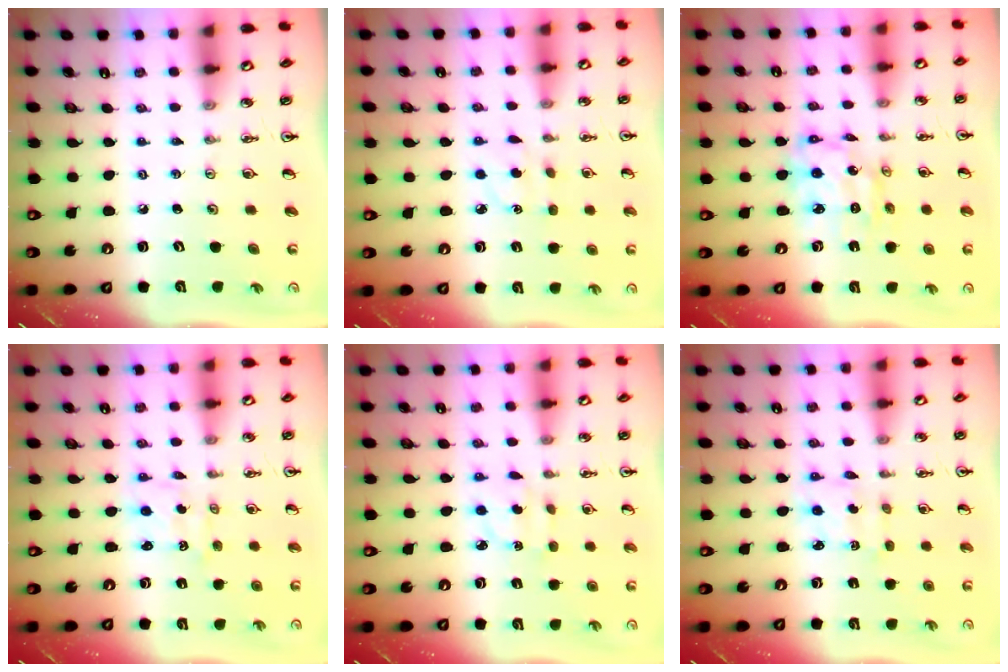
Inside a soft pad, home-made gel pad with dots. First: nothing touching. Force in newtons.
{"total": 3.6, "press": 3.6, "slide": 0.5}
{"total": 10.1, "press": 10.0, "slide": 0.9}
{"total": 0.0}
{"total": 3.6, "press": 3.6, "slide": 0.4}
{"total": 2.2, "press": 2.0, "slide": 0.8}